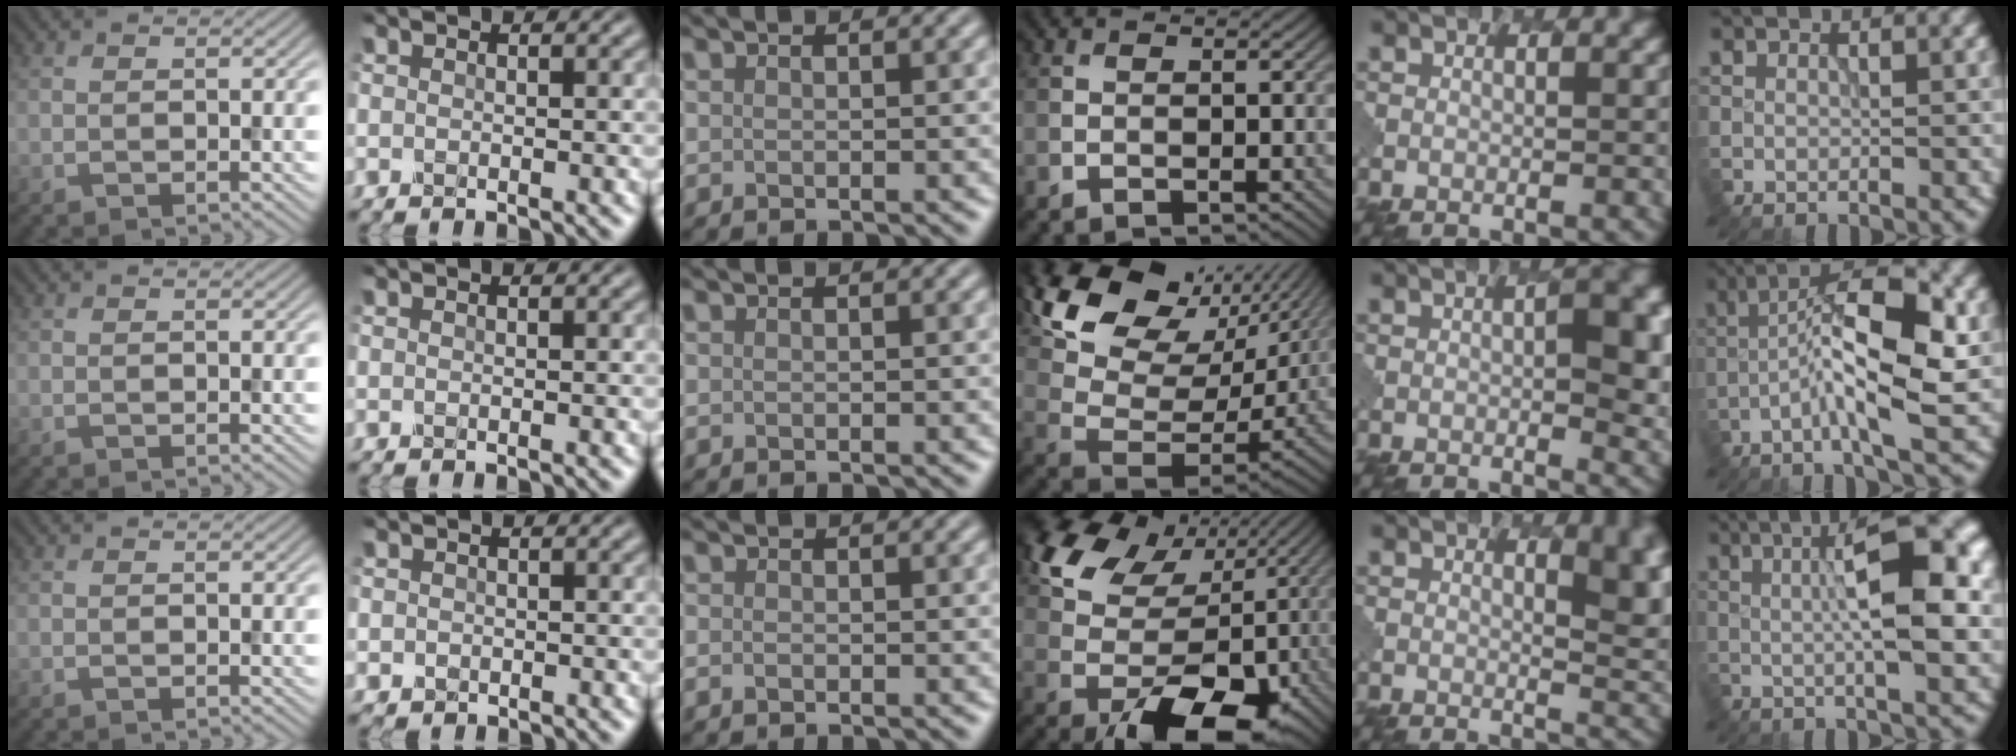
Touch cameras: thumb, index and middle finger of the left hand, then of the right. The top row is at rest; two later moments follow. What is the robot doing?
{"motion": "dispense", "object": "glue stick"}